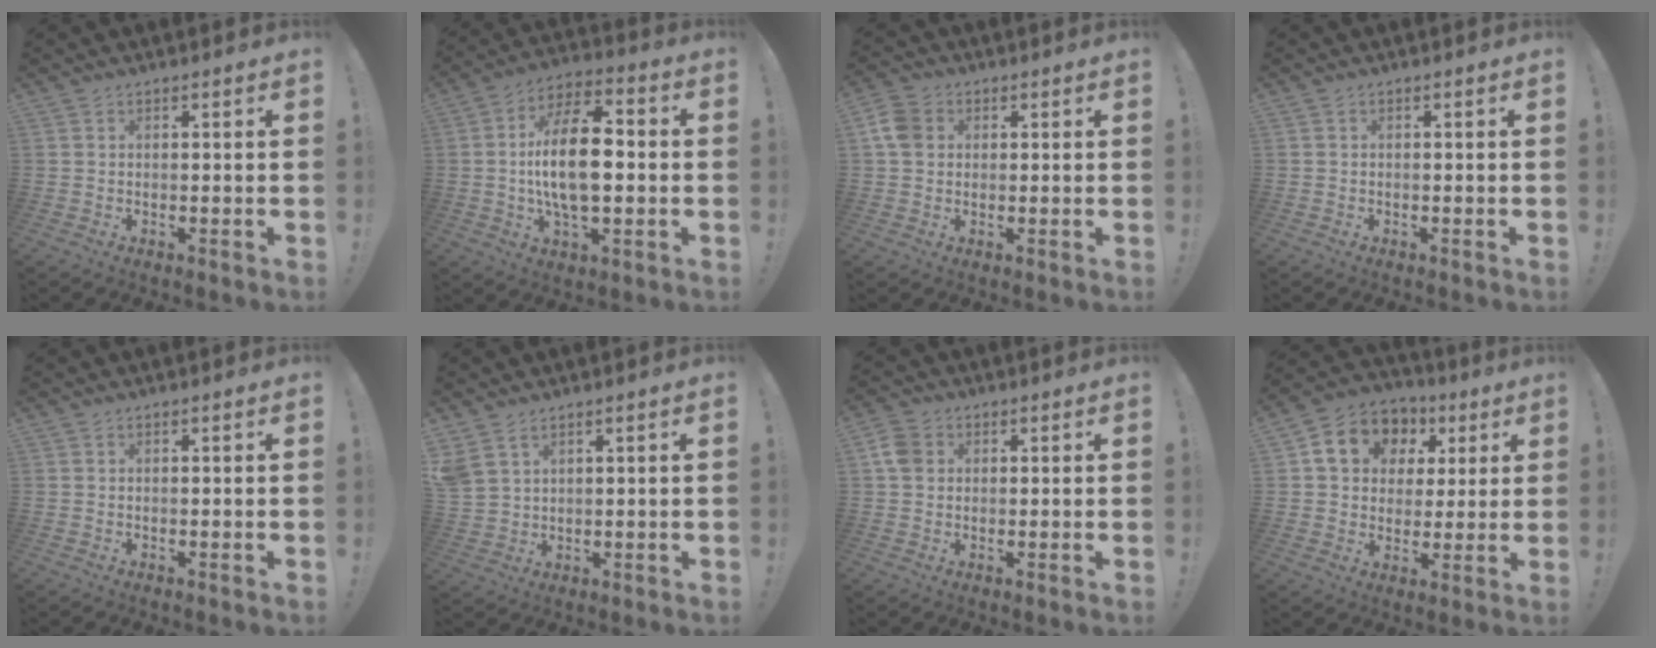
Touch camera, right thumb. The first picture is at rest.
{"total": 17.0, "force": [-0.8, 8.5, 14.8], "torque": [-0.260, 0.006, -0.023]}
{"total": 7.2, "force": [1.5, 5.8, 4.1], "torque": [-0.076, 0.008, 0.030]}
{"total": 0.6, "force": [-0.4, 0.4, -0.1], "torque": [0.003, 0.001, -0.007]}
{"total": 0.0}
{"total": 5.0, "force": [3.2, 3.0, 2.4], "torque": [-0.057, -0.010, 0.065]}
{"total": 6.1, "force": [1.3, 4.9, 3.4], "torque": [-0.057, 0.008, 0.028]}
{"total": 13.2, "force": [4.9, 10.8, 5.7], "torque": [-0.080, -0.017, 0.100]}